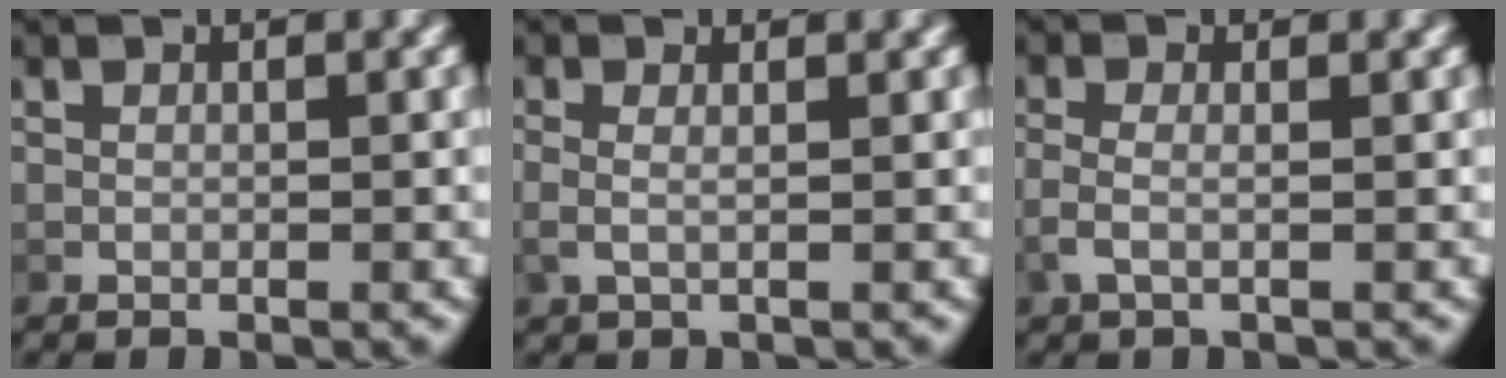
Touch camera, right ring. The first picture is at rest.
{"total": 1.7, "force": [0.2, 0.6, 1.6], "torque": [-0.046, -0.007, 0.007]}
{"total": 1.9, "force": [-0.6, 0.7, 1.7], "torque": [-0.050, -0.011, -0.006]}